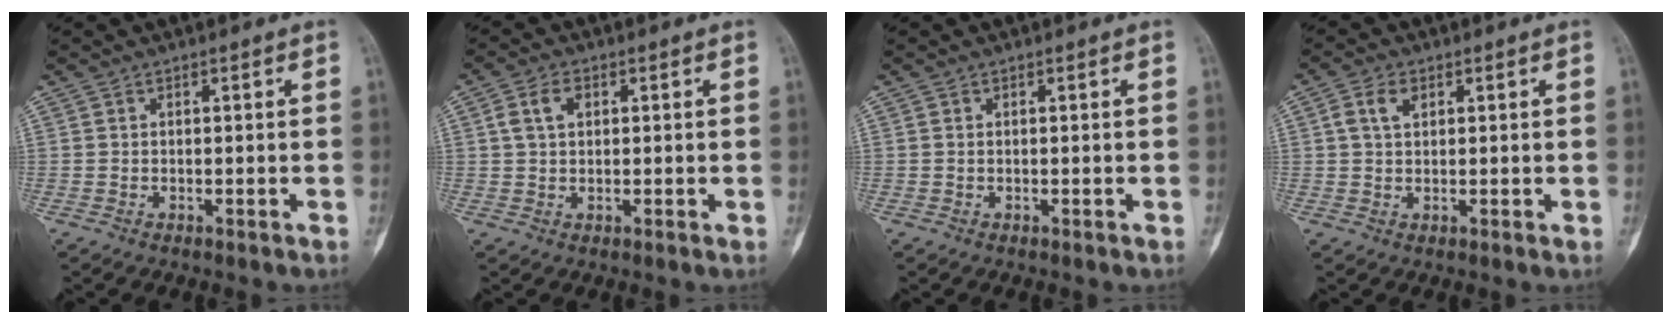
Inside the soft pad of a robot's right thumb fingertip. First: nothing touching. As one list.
[{"total": 4.2, "force": [1.1, 2.7, 3.0], "torque": [-0.060, 0.005, 0.020]}, {"total": 0.0}, {"total": 3.9, "force": [1.3, 2.4, 2.8], "torque": [-0.055, 0.002, 0.023]}]